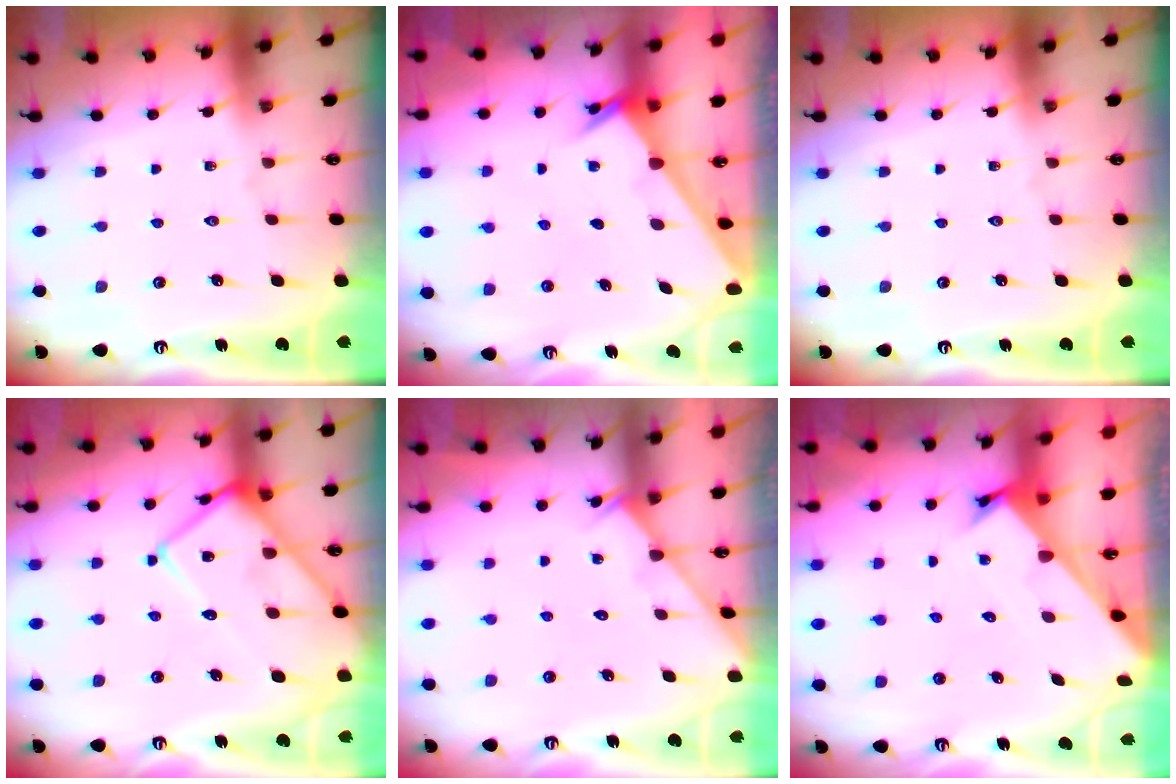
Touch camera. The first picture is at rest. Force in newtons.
{"total": 2.4, "press": 2.4, "slide": 0.2}
{"total": 0.0}
{"total": 15.1, "press": 15.0, "slide": 1.5}
{"total": 2.6, "press": 2.6, "slide": 0.3}
{"total": 2.4, "press": 2.4, "slide": 0.2}